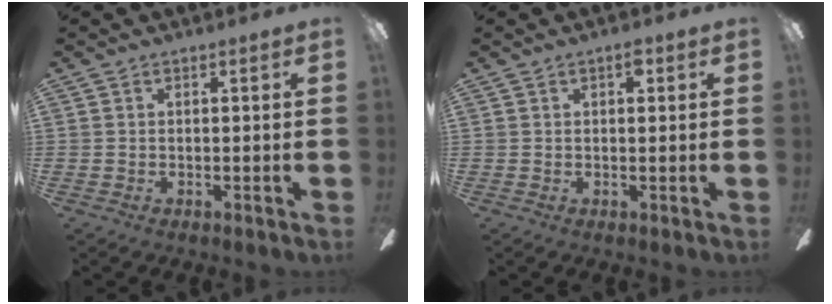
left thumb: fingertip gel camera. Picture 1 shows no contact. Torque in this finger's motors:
{"motor_torque": [0.05, 0.19, -0.08, -0.16, -0.06]}